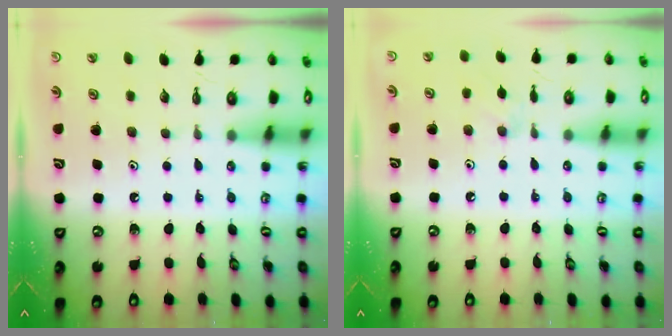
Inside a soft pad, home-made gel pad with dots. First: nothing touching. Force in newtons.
{"total": 4.5, "press": 4.5, "slide": 0.7}